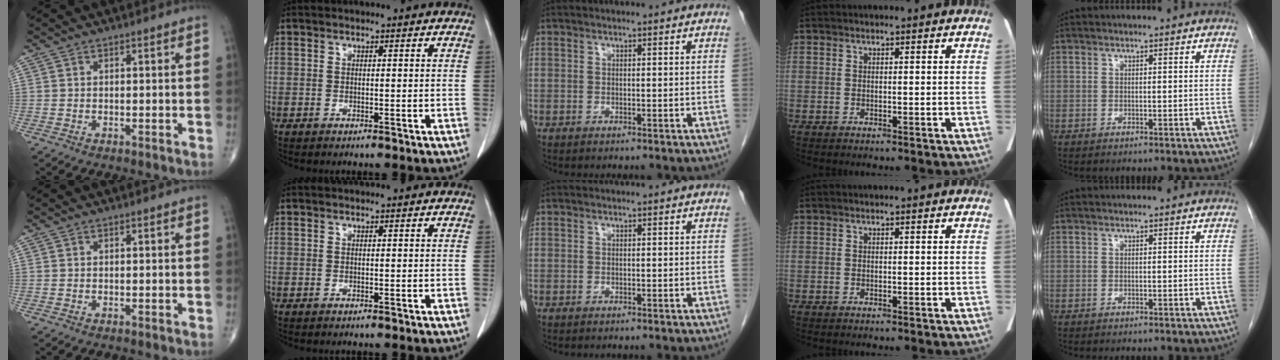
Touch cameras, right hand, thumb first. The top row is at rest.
{}